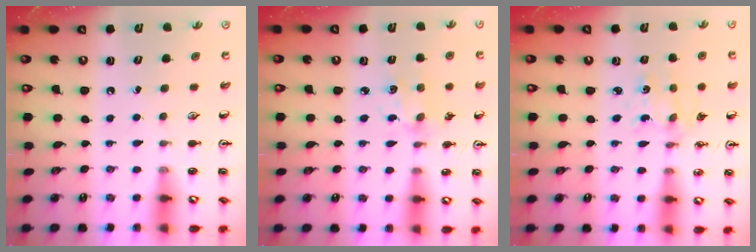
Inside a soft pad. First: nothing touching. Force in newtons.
{"total": 3.0, "press": 3.0, "slide": 0.2}
{"total": 1.4, "press": 1.4, "slide": 0.2}